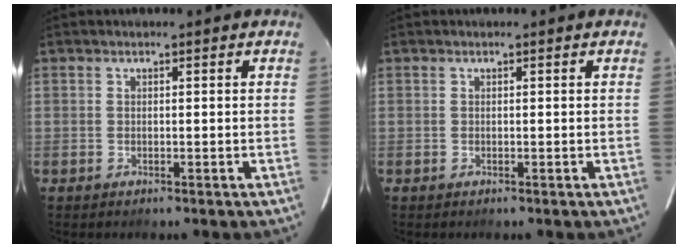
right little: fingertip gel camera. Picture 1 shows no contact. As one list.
[{"total": 0.0}]